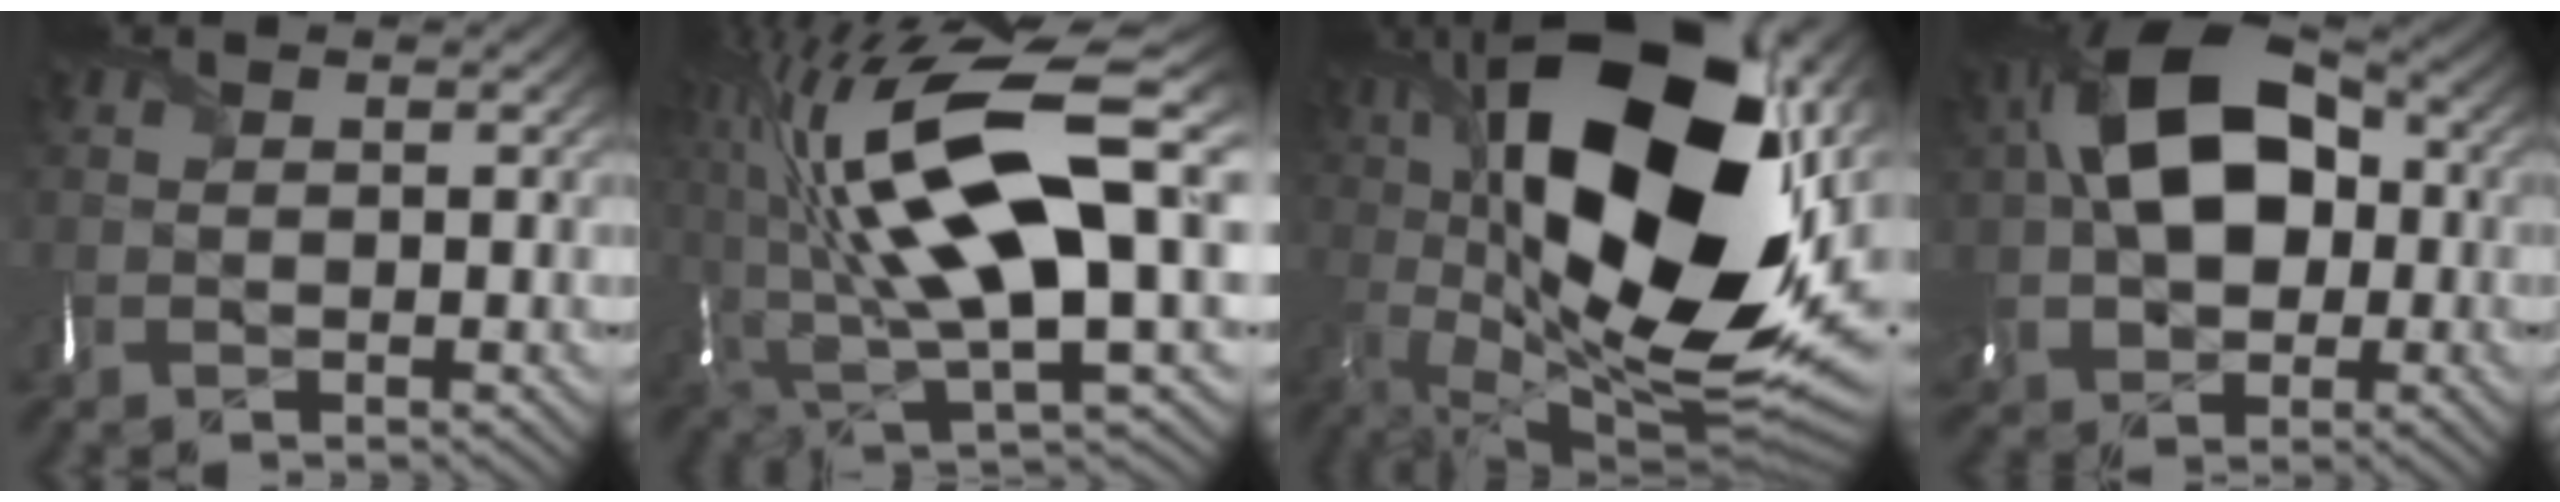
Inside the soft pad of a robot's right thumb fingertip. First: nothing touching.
{"total": 20.2, "force": [4.0, 7.8, 18.3], "torque": [-0.364, -0.015, 0.077]}
{"total": 23.0, "force": [5.1, 10.8, 19.6], "torque": [-0.366, 0.016, 0.088]}
{"total": 16.1, "force": [1.3, 10.8, 11.9], "torque": [-0.216, 0.018, 0.007]}